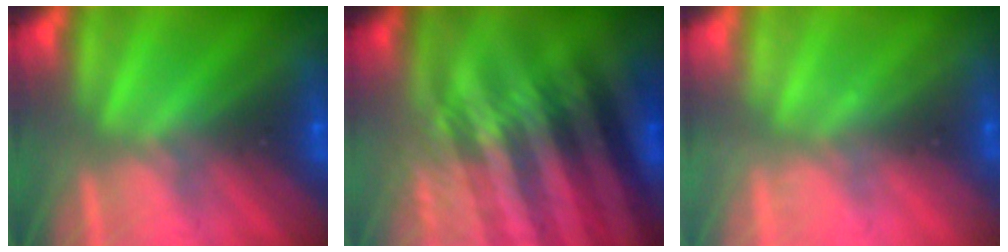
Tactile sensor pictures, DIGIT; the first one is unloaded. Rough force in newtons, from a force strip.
{"total": 4.4}
{"total": 2.2}